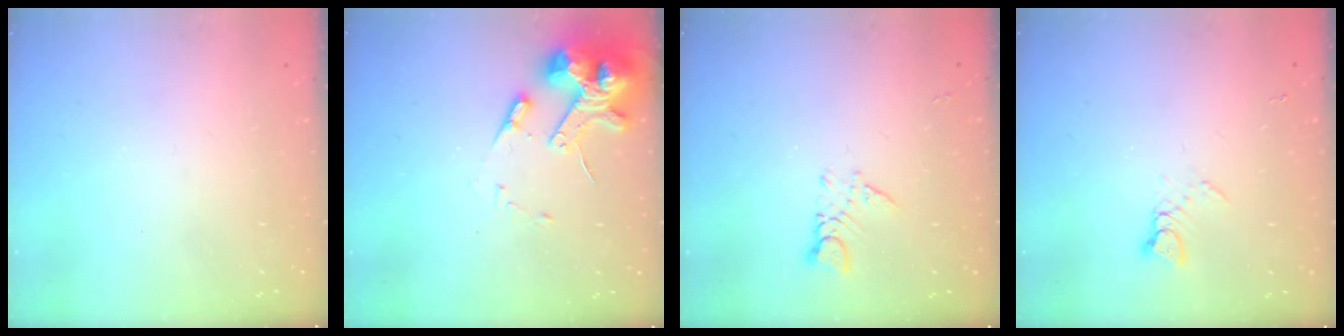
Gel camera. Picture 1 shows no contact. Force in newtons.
{"total": 14.8, "press": 14.6, "slide": 2.3}
{"total": 3.0, "press": 2.9, "slide": 0.4}
{"total": 2.6, "press": 2.6, "slide": 0.3}